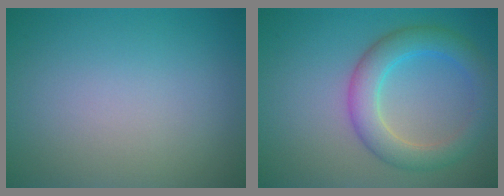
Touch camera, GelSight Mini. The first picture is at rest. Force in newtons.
{"total": 4.8, "press": 4.8, "slide": 0.2}